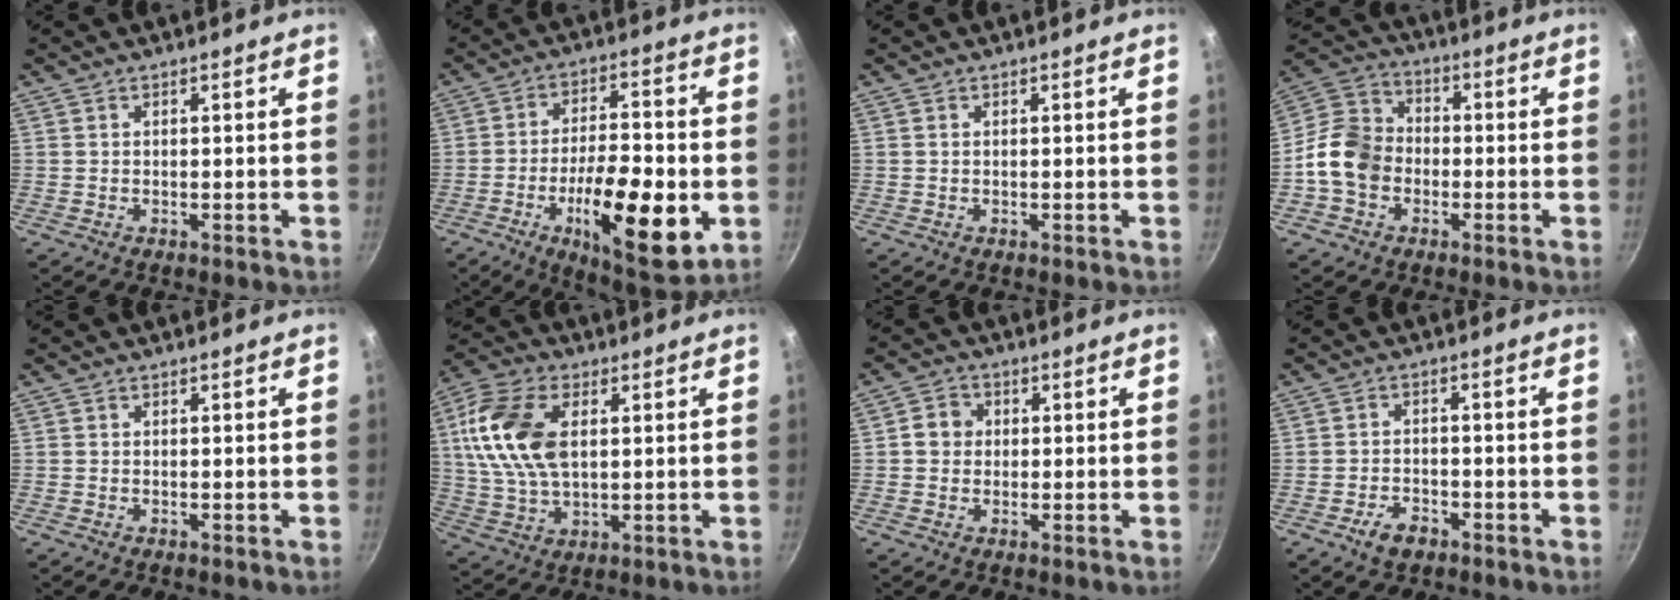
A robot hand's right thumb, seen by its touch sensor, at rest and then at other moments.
{"total": 19.2, "force": [-5.5, 6.8, 17.1], "torque": [-0.253, 0.010, -0.085]}
{"total": 0.0}
{"total": 11.2, "force": [-2.7, 9.0, 6.2], "torque": [-0.089, 0.030, -0.072]}
{"total": 0.0}
{"total": 16.1, "force": [3.4, 9.6, 12.4], "torque": [-0.234, 0.001, 0.062]}
{"total": 4.1, "force": [0.3, 3.7, 1.6], "torque": [-0.006, 0.007, -0.005]}
{"total": 4.5, "force": [-2.7, 2.6, 2.4], "torque": [-0.033, 0.019, -0.046]}